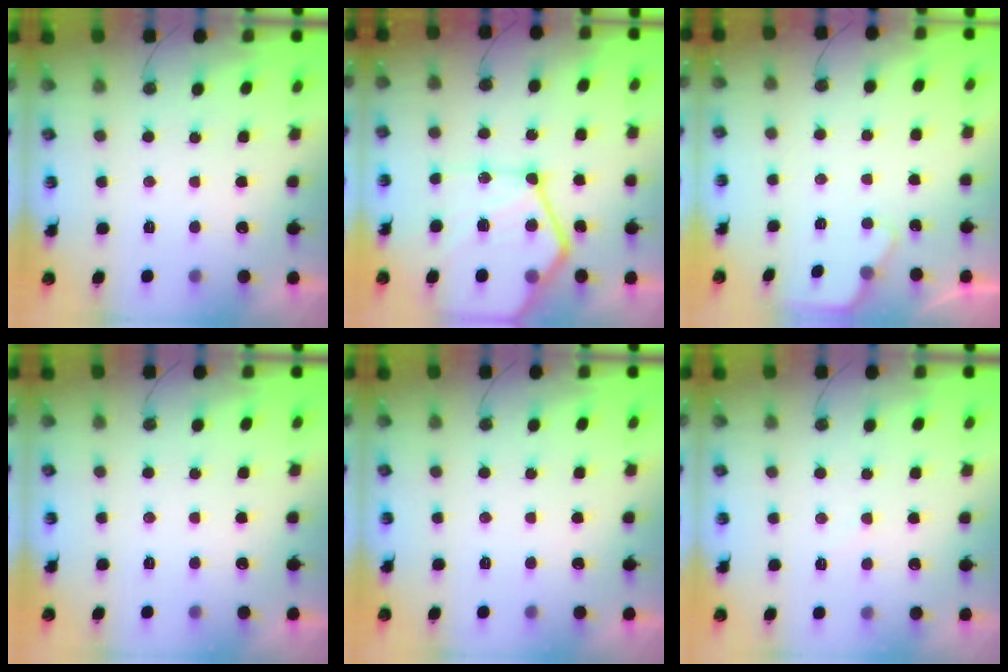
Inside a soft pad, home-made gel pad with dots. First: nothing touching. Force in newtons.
{"total": 24.1, "press": 24.0, "slide": 2.2}
{"total": 1.7, "press": 1.7, "slide": 0.3}
{"total": 0.0}
{"total": 0.0}
{"total": 4.7, "press": 4.6, "slide": 0.7}